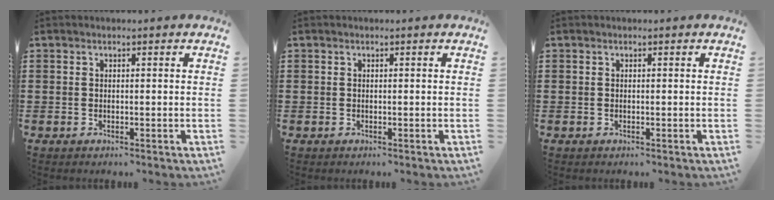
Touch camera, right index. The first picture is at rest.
{"total": 0.0}
{"total": 0.0}